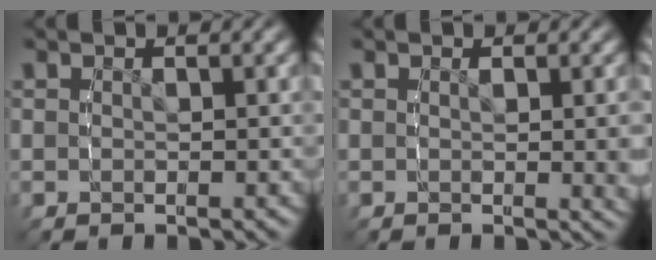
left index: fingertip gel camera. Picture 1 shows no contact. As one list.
[{"total": 1.2, "force": [0.2, 0.0, 1.2], "torque": [-0.014, -0.006, 0.004]}]